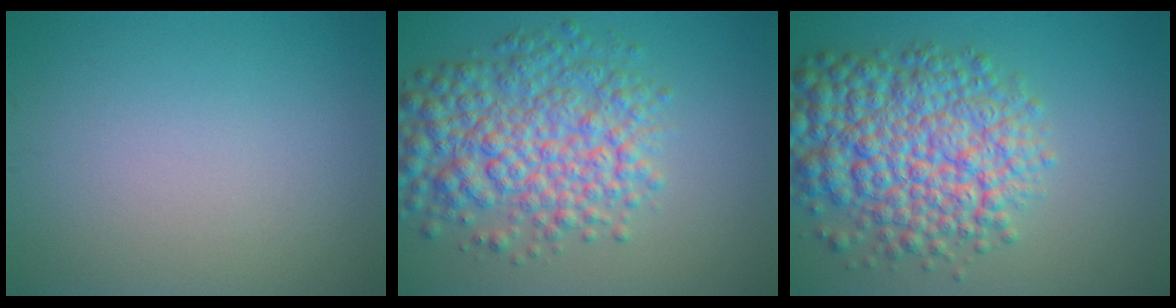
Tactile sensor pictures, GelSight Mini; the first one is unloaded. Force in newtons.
{"total": 7.7, "press": 7.7, "slide": 0.2}
{"total": 9.9, "press": 9.9, "slide": 0.3}